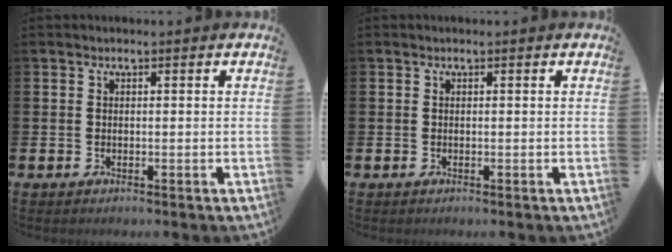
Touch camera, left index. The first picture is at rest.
{"total": 0.0}